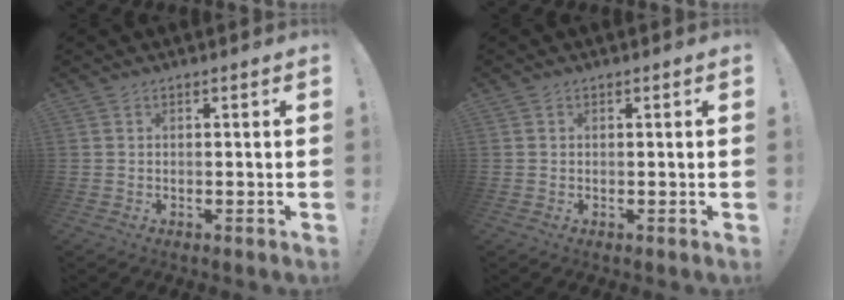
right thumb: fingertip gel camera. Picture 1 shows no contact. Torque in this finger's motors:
{"motor_torque": [-0.20, 0.02, -0.19, 0.07, 0.00]}